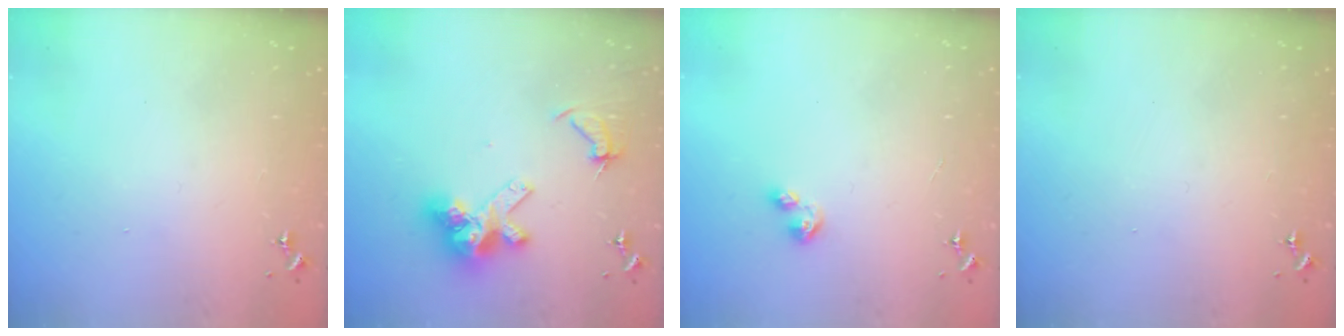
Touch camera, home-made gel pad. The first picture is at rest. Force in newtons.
{"total": 13.6, "press": 13.5, "slide": 1.5}
{"total": 5.0, "press": 5.0, "slide": 0.4}
{"total": 0.0}